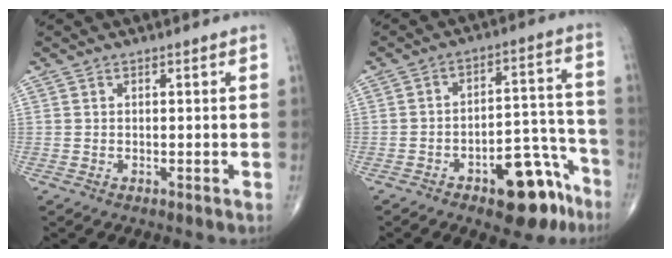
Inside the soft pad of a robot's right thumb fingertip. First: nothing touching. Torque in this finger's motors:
{"motor_torque": [3.39, 1.62, 0.70, -0.89, 0.10]}